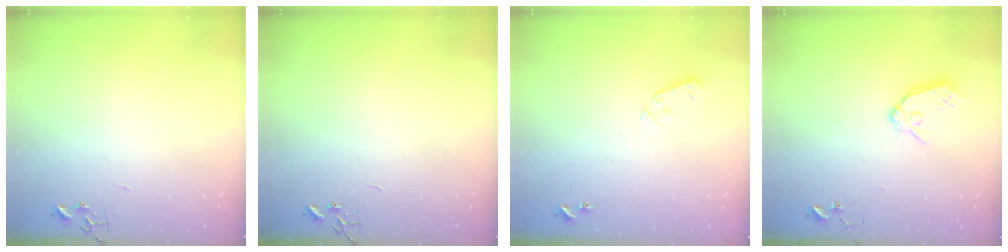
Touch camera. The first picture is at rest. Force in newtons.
{"total": 0.0}
{"total": 3.1, "press": 3.0, "slide": 0.9}
{"total": 11.0, "press": 10.9, "slide": 1.1}